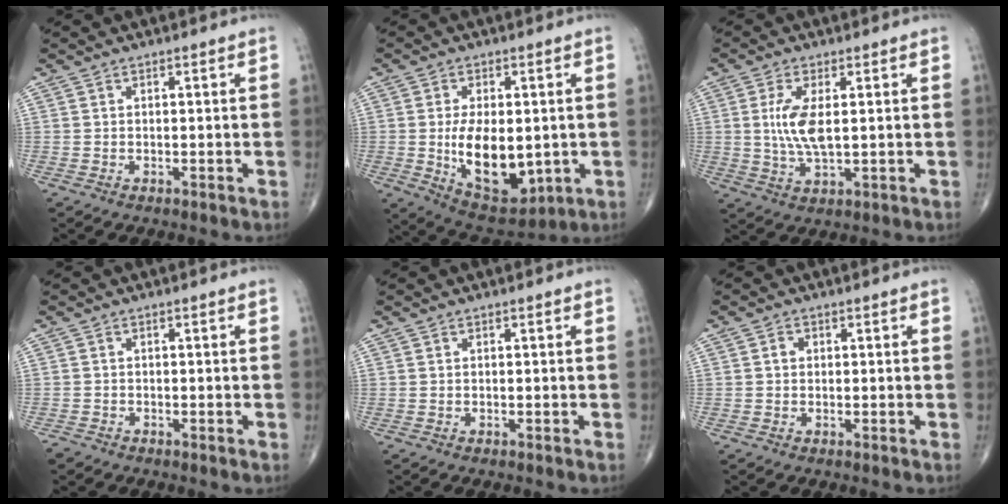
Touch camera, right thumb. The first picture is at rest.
{"total": 14.3, "force": [-1.3, 7.7, 12.0], "torque": [-0.171, -0.014, 0.000]}
{"total": 7.2, "force": [0.9, 2.7, 6.7], "torque": [-0.146, -0.010, 0.021]}
{"total": 0.8, "force": [-0.7, 0.5, 0.1], "torque": [-0.005, -0.002, -0.018]}
{"total": 0.0}
{"total": 1.3, "force": [0.1, 1.1, 0.6], "torque": [-0.006, 0.004, 0.000]}